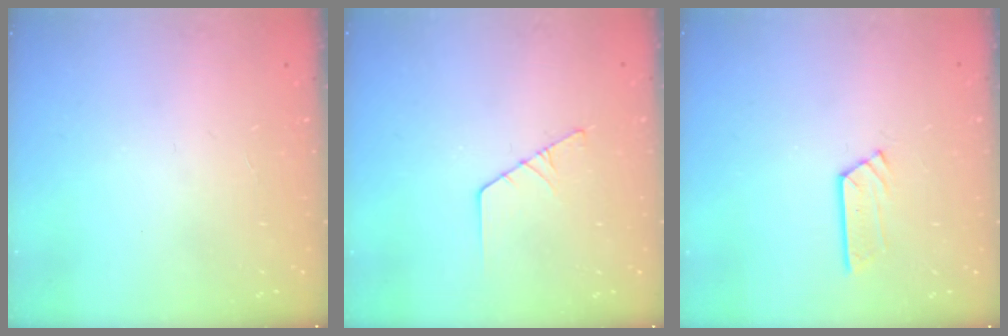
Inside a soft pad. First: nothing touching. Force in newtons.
{"total": 2.6, "press": 2.6, "slide": 0.3}
{"total": 3.5, "press": 3.5, "slide": 0.1}